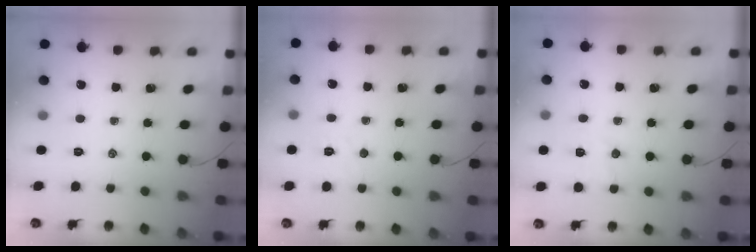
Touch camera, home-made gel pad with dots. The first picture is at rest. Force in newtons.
{"total": 4.7, "press": 4.7, "slide": 0.7}
{"total": 4.5, "press": 4.4, "slide": 0.9}